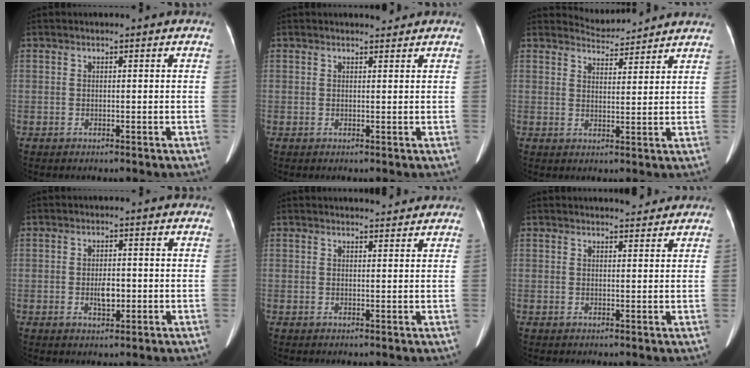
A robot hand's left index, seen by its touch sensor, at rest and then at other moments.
{"total": 0.9, "force": [0.8, 0.2, 0.0], "torque": [-0.007, -0.006, 0.014]}
{"total": 5.2, "force": [5.2, 0.5, -0.3], "torque": [-0.006, 0.010, 0.073]}
{"total": 2.9, "force": [-0.7, 1.3, 2.5], "torque": [-0.046, -0.001, -0.008]}
{"total": 3.0, "force": [2.9, 0.5, 0.5], "torque": [-0.010, 0.005, 0.035]}
{"total": 2.9, "force": [2.8, 0.6, 0.6], "torque": [-0.010, 0.001, 0.033]}